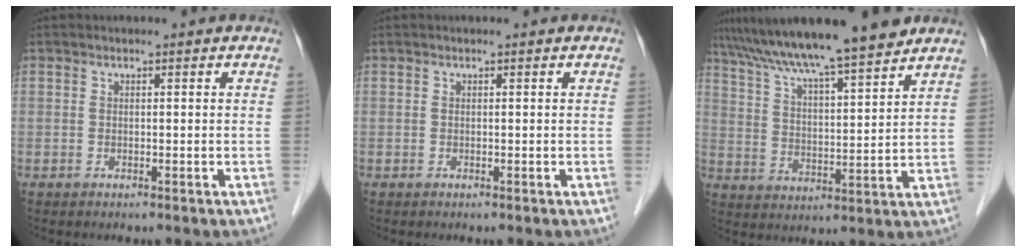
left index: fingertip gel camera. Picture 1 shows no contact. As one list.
[{"total": 0.0}, {"total": 15.9, "force": [13.5, 0.5, 8.4], "torque": [-0.138, 0.017, 0.217]}]